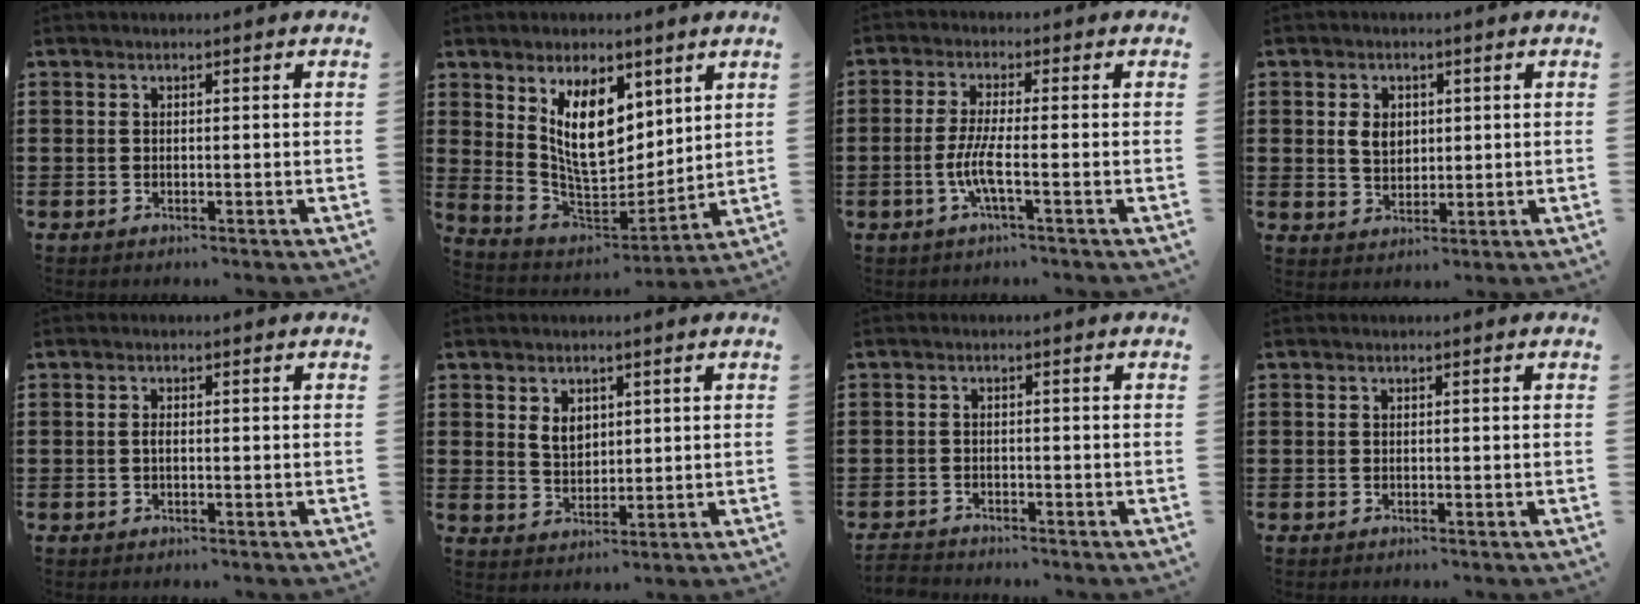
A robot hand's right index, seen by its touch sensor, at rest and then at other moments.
{"total": 12.0, "force": [5.2, 6.2, 8.9], "torque": [-0.168, -0.006, 0.095]}
{"total": 5.0, "force": [-1.6, 0.4, 4.7], "torque": [-0.108, -0.013, -0.039]}
{"total": 3.9, "force": [0.7, 2.9, 2.5], "torque": [-0.049, 0.008, 0.009]}
{"total": 1.0, "force": [-0.2, 0.3, 0.9], "torque": [-0.018, -0.003, -0.003]}
{"total": 3.6, "force": [1.6, 2.6, 2.0], "torque": [-0.040, 0.007, 0.027]}
{"total": 1.8, "force": [-1.8, 0.1, -0.1], "torque": [-0.003, -0.002, -0.040]}
{"total": 0.0}